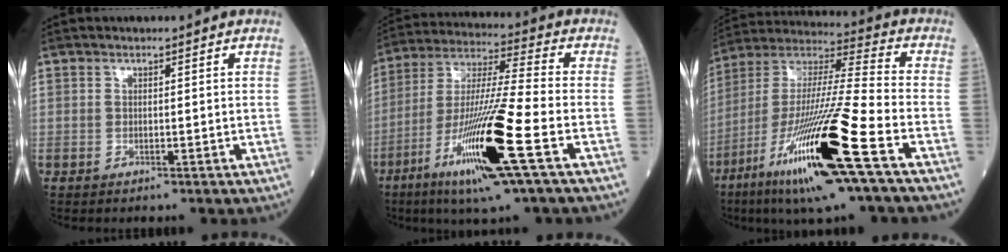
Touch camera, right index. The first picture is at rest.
{"total": 17.9, "force": [-7.6, -0.2, 16.2], "torque": [-0.332, -0.031, -0.144]}
{"total": 22.5, "force": [-10.2, 0.4, 20.1], "torque": [-0.394, -0.047, -0.196]}